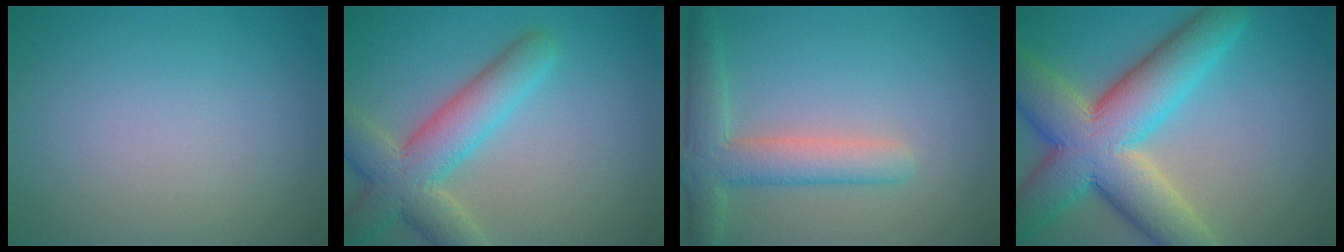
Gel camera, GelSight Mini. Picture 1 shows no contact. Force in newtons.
{"total": 6.5, "press": 6.5, "slide": 0.4}
{"total": 4.6, "press": 4.6, "slide": 0.4}
{"total": 11.9, "press": 11.8, "slide": 0.5}